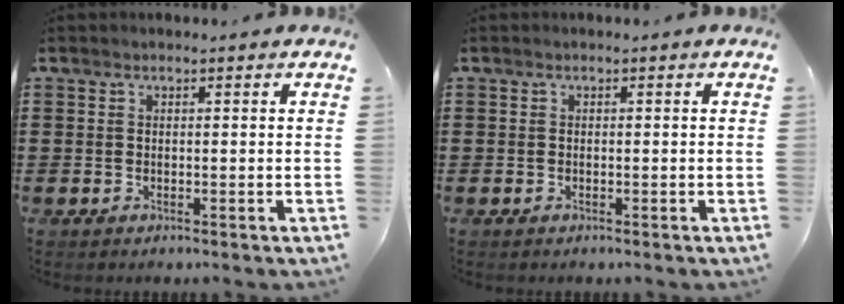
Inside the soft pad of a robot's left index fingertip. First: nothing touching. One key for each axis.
{"total": 0.0}